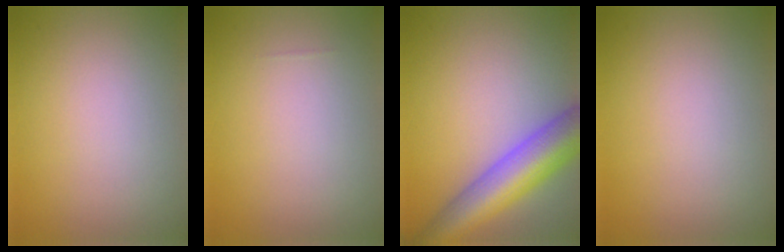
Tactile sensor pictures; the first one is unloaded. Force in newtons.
{"total": 0.0}
{"total": 8.5, "press": 8.5, "slide": 0.4}
{"total": 0.0}